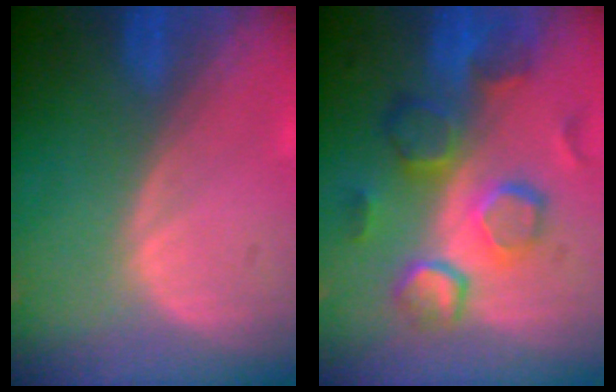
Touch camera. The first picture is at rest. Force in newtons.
{"total": 9.7, "press": 9.3, "slide": 2.9}